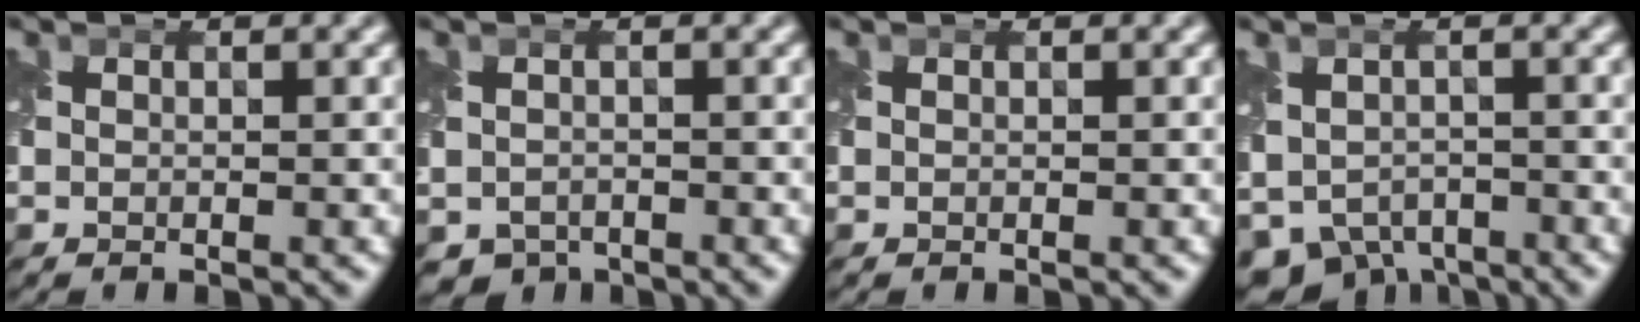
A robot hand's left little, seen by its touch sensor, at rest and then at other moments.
{"total": 2.3, "force": [-1.7, 1.5, 0.5], "torque": [-0.008, -0.017, -0.032]}
{"total": 0.0}
{"total": 6.1, "force": [-3.5, 4.2, 2.8], "torque": [-0.054, -0.027, -0.056]}